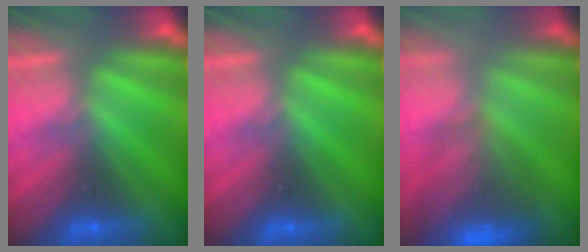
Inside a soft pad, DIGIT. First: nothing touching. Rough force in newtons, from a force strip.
{"total": 0.0}
{"total": 6.0}